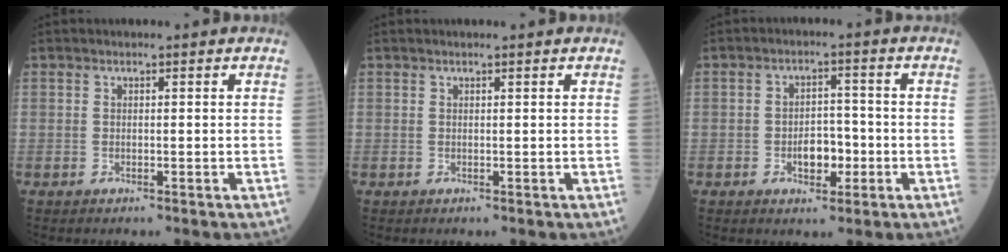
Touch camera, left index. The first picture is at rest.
{"total": 1.1, "force": [0.9, -0.1, 0.6], "torque": [-0.009, 0.009, 0.017]}
{"total": 4.6, "force": [-1.5, 2.6, 3.5], "torque": [-0.055, 0.008, -0.021]}